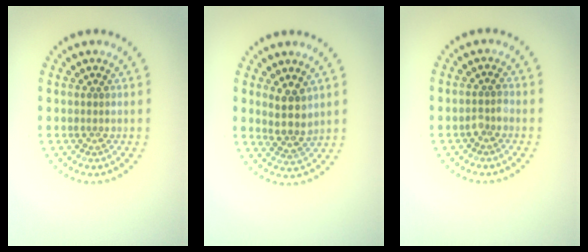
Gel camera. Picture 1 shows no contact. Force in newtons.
{"total": 2.9, "press": 2.6, "slide": 1.3}
{"total": 1.2, "press": 1.1, "slide": 0.4}